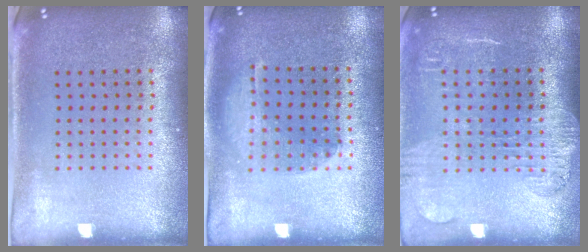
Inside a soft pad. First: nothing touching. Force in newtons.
{"total": 1.1, "press": 1.1, "slide": 0.2}
{"total": 1.8, "press": 1.5, "slide": 1.0}